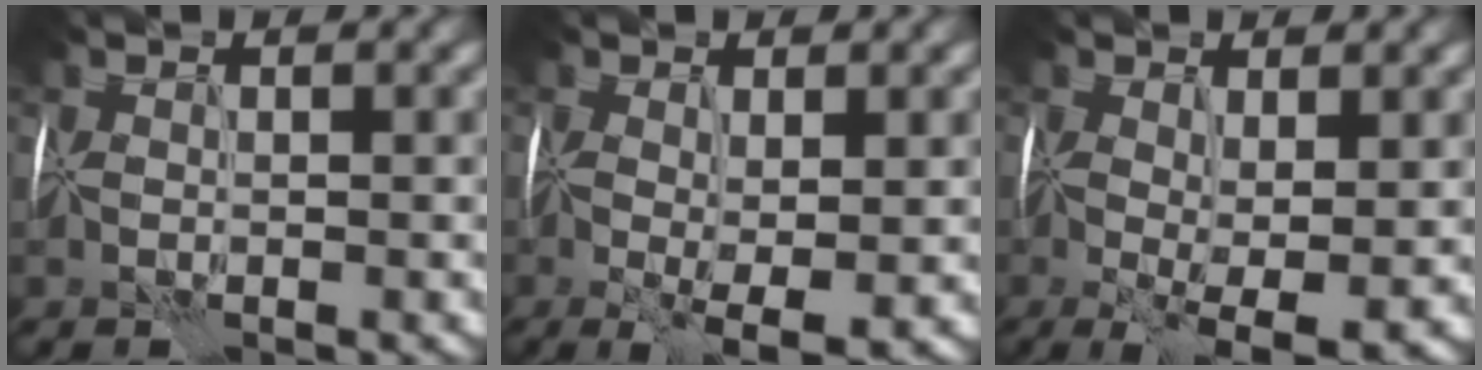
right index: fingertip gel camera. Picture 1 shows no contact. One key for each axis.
{"total": 5.0, "fx": -1.3, "fy": 1.6, "fz": 4.6, "tx": -0.090, "ty": -0.013, "tz": -0.023}
{"total": 7.0, "fx": -1.6, "fy": 2.6, "fz": 6.3, "tx": -0.112, "ty": -0.015, "tz": -0.024}